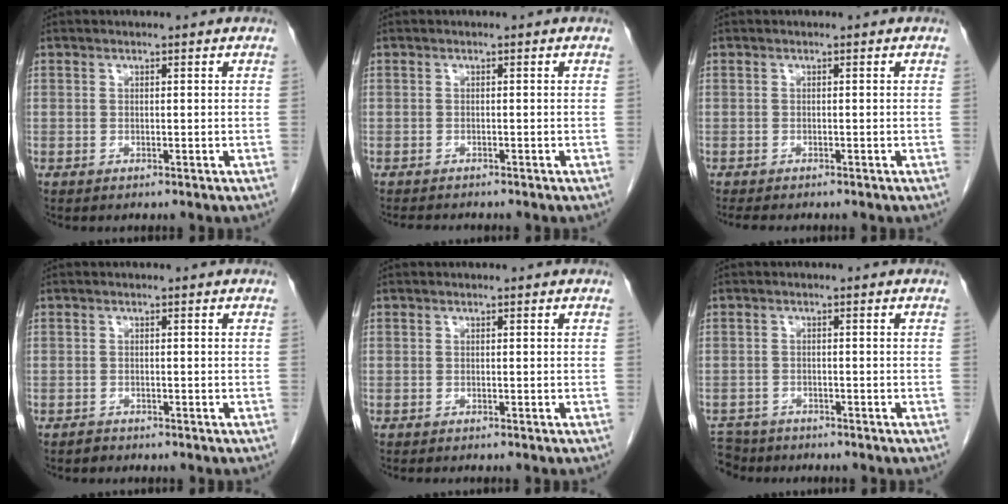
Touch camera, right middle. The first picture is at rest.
{"total": 2.8, "force": [-2.6, 0.4, 1.0], "torque": [-0.017, -0.009, -0.038]}
{"total": 3.3, "force": [-2.9, 0.7, 1.5], "torque": [-0.024, -0.008, -0.038]}
{"total": 0.8, "force": [-0.7, 0.4, 0.0], "torque": [-0.004, 0.000, -0.015]}
{"total": 1.1, "force": [-0.9, -0.1, 0.5], "torque": [-0.005, 0.000, -0.011]}
{"total": 5.3, "force": [-4.7, 2.3, 0.1], "torque": [-0.006, -0.004, -0.083]}